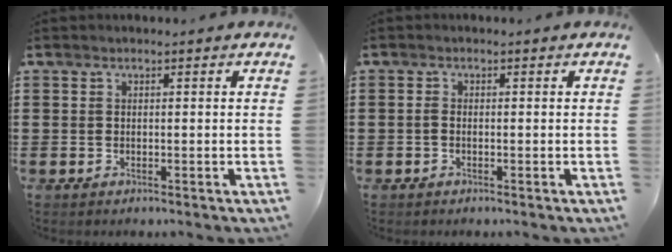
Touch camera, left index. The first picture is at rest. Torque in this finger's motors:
{"motor_torque": [0.00, 0.05, 0.00, 0.01]}